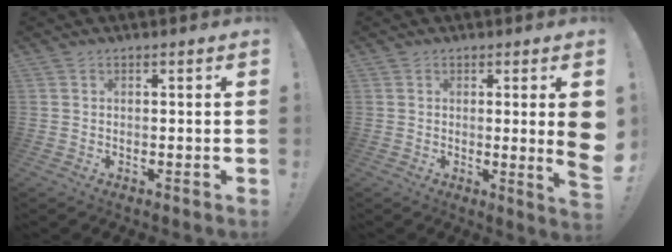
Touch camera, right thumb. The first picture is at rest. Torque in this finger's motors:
{"motor_torque": [-0.24, 0.25, 0.81, -0.10, 0.01]}